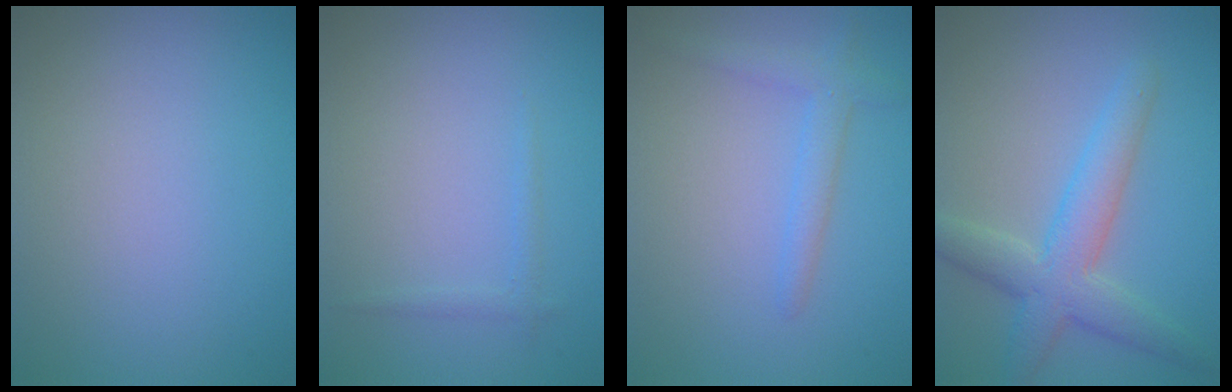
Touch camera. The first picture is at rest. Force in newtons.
{"total": 0.9, "press": 0.9, "slide": 0.1}
{"total": 2.2, "press": 2.2, "slide": 0.1}
{"total": 4.9, "press": 4.9, "slide": 0.2}